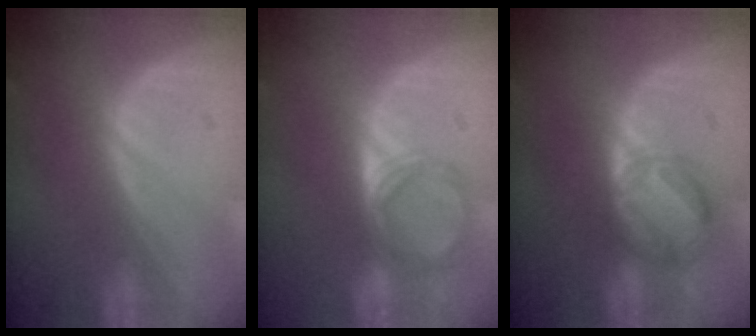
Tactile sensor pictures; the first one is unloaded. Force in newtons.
{"total": 5.1, "press": 4.5, "slide": 2.3}
{"total": 5.7, "press": 5.7, "slide": 0.7}